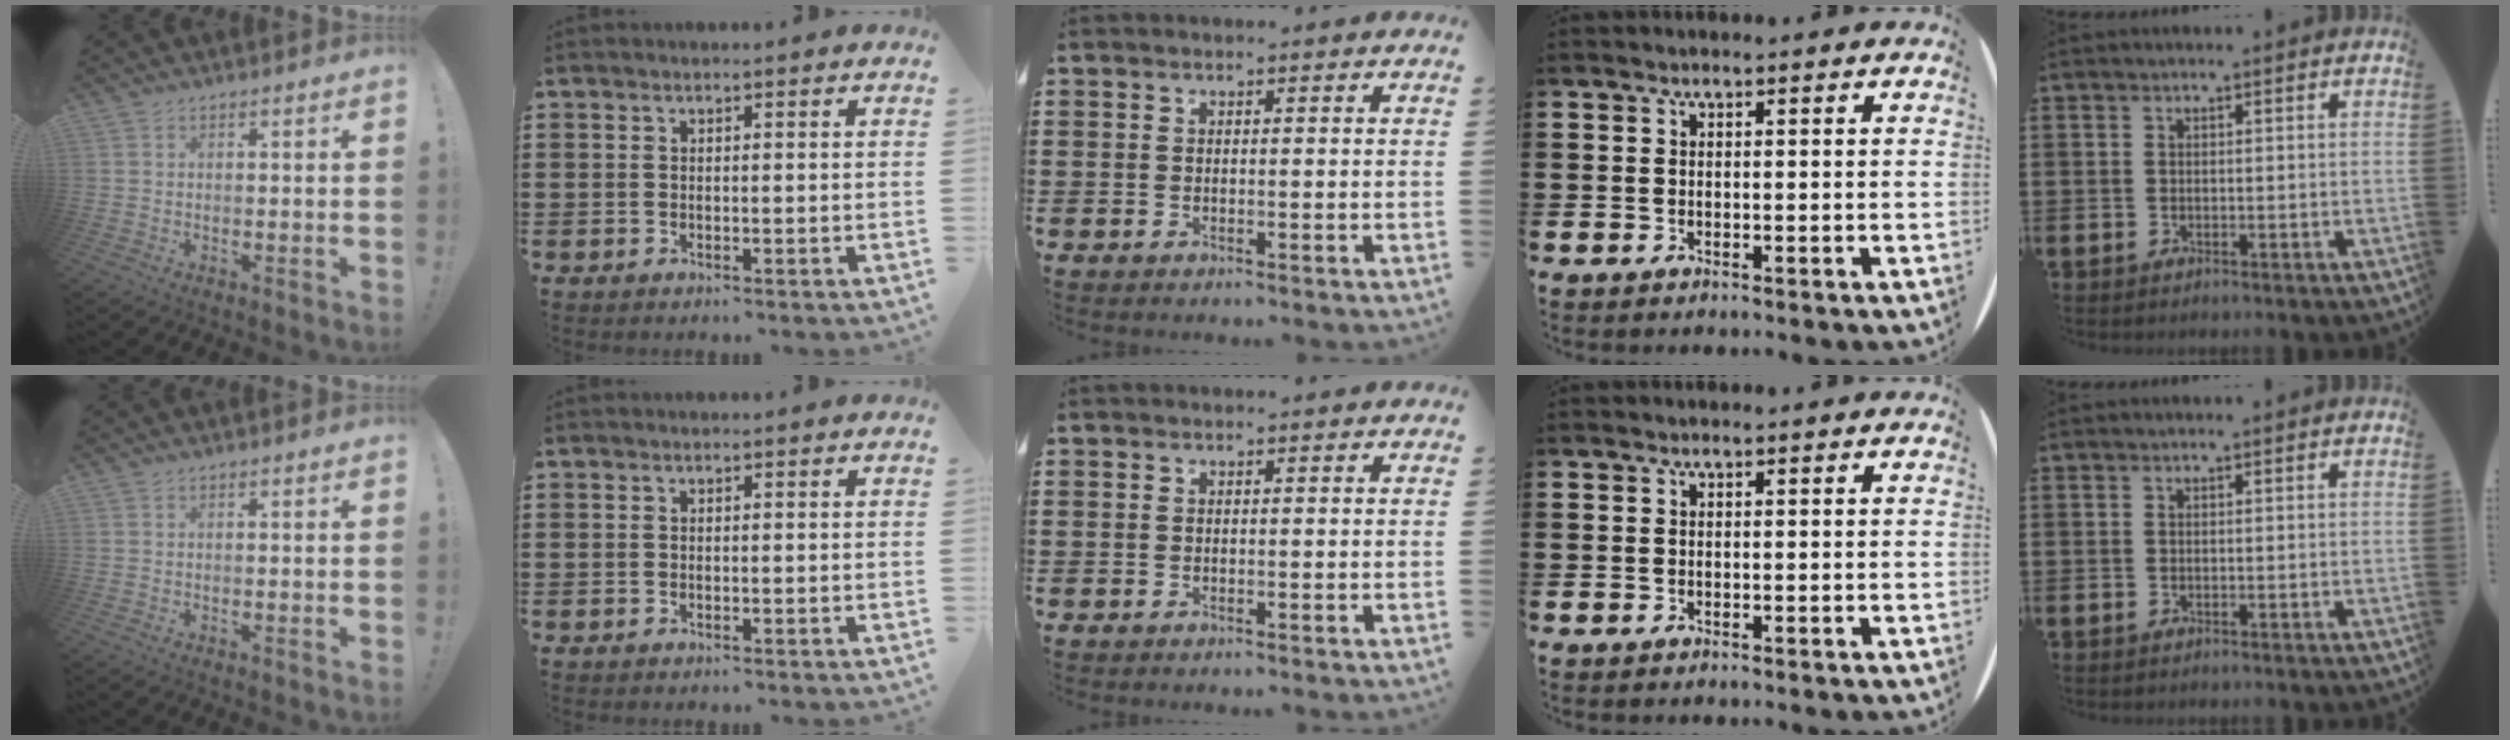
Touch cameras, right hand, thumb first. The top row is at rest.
{}